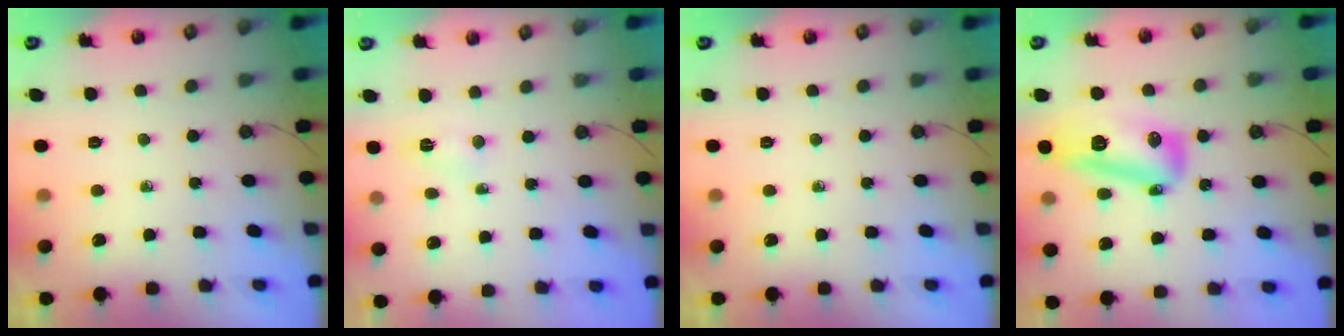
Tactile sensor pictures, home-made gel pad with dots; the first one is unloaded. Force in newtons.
{"total": 2.9, "press": 2.7, "slide": 1.2}
{"total": 0.0}
{"total": 14.3, "press": 14.2, "slide": 1.2}